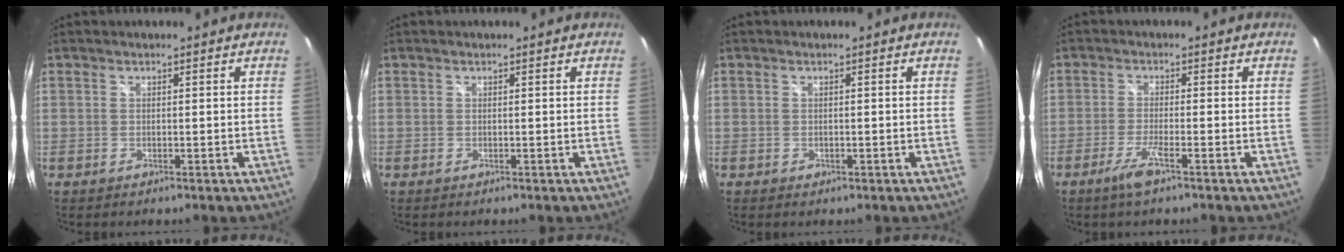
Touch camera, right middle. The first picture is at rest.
{"total": 0.0}
{"total": 0.6, "force": [-0.3, 0.5, 0.2], "torque": [-0.002, -0.003, -0.005]}
{"total": 4.1, "force": [-2.7, 0.0, 3.1], "torque": [-0.075, -0.009, -0.054]}